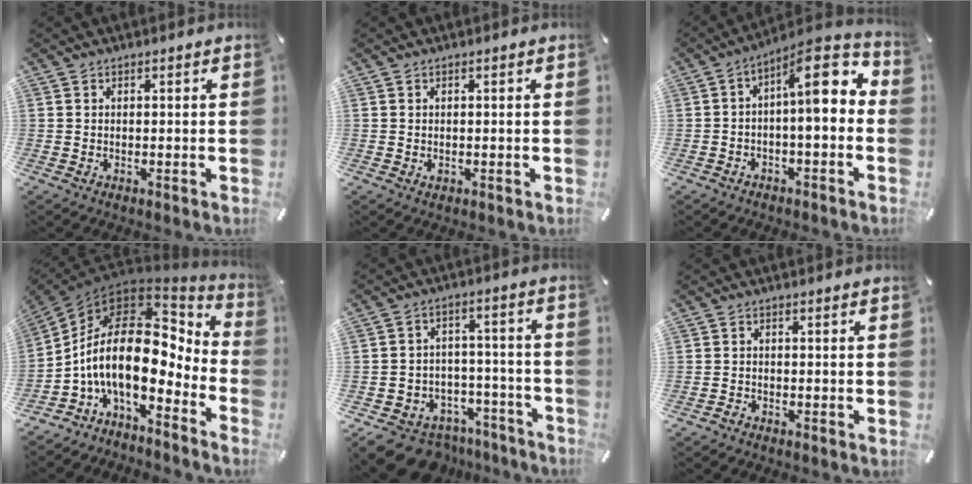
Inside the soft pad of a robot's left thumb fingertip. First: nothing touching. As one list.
[{"total": 0.5, "force": [-0.1, 0.4, 0.3], "torque": [-0.005, -0.001, -0.002]}, {"total": 10.3, "force": [1.6, 3.6, 9.5], "torque": [-0.136, -0.028, 0.024]}, {"total": 19.7, "force": [-1.0, 10.2, 16.8], "torque": [-0.360, -0.030, -0.023]}, {"total": 10.2, "force": [-7.3, 6.6, 2.8], "torque": [-0.040, 0.052, -0.121]}, {"total": 0.9, "force": [-0.8, 0.2, 0.1], "torque": [-0.005, 0.001, -0.016]}]